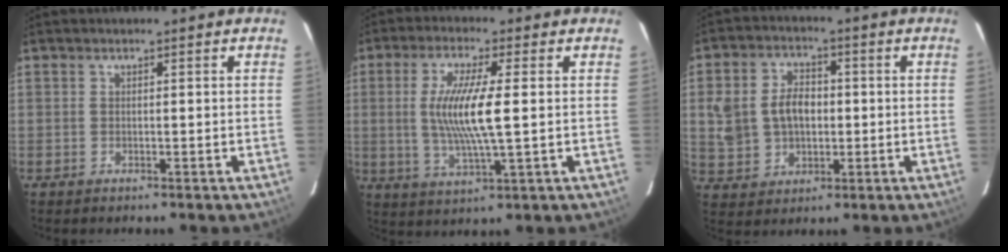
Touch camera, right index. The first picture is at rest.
{"total": 10.7, "force": [0.5, 1.5, 10.6], "torque": [-0.206, -0.007, 0.012]}
{"total": 10.4, "force": [0.5, 7.9, 6.8], "torque": [-0.153, 0.023, 0.022]}